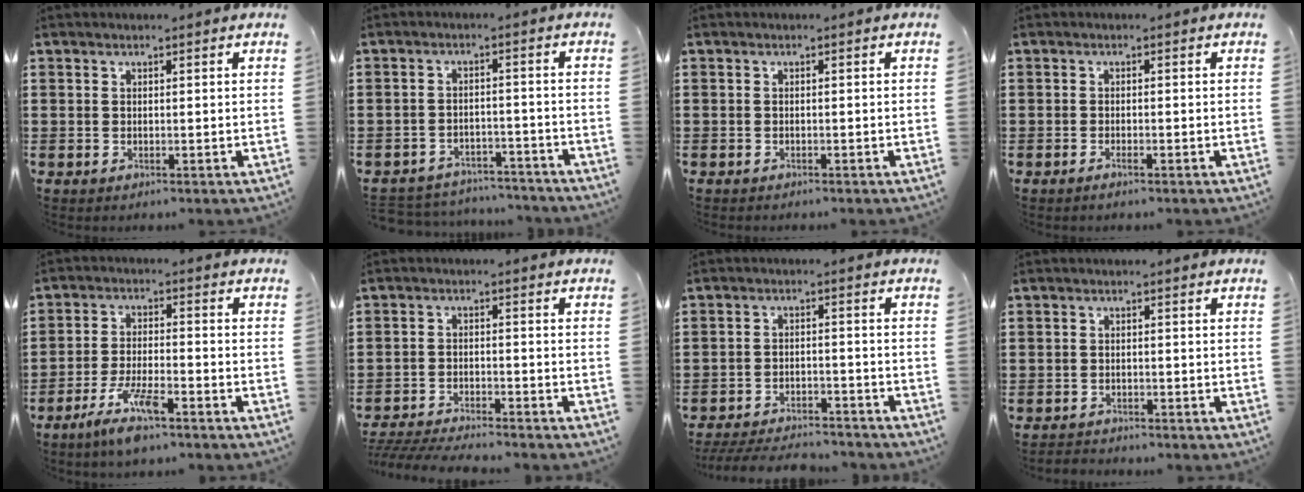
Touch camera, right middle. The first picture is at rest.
{"total": 3.8, "force": [-3.7, 0.5, 0.0], "torque": [-0.008, 0.002, -0.079]}
{"total": 0.5, "force": [-0.5, 0.0, 0.0], "torque": [-0.003, -0.002, -0.010]}
{"total": 1.0, "force": [-0.7, 0.0, 0.8], "torque": [-0.016, -0.007, -0.011]}
{"total": 7.2, "force": [-4.7, 1.3, 5.2], "torque": [-0.117, -0.013, -0.088]}
{"total": 4.5, "force": [-4.4, 0.0, 1.0], "torque": [-0.032, -0.010, -0.093]}
{"total": 4.9, "force": [-4.8, 0.5, 1.1], "torque": [-0.031, -0.003, -0.099]}
{"total": 1.6, "force": [-1.6, 0.3, -0.2], "torque": [-0.002, 0.000, -0.036]}